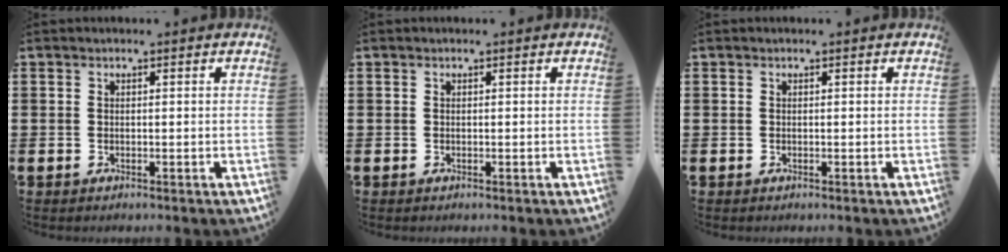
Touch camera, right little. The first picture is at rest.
{"total": 0.0}
{"total": 0.0}